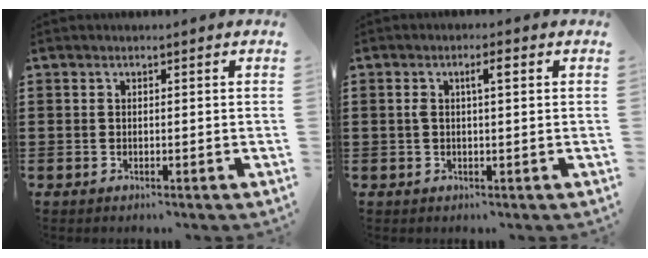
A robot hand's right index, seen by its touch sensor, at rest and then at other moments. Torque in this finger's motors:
{"motor_torque": [0.25, -0.16, 0.08, 0.05]}